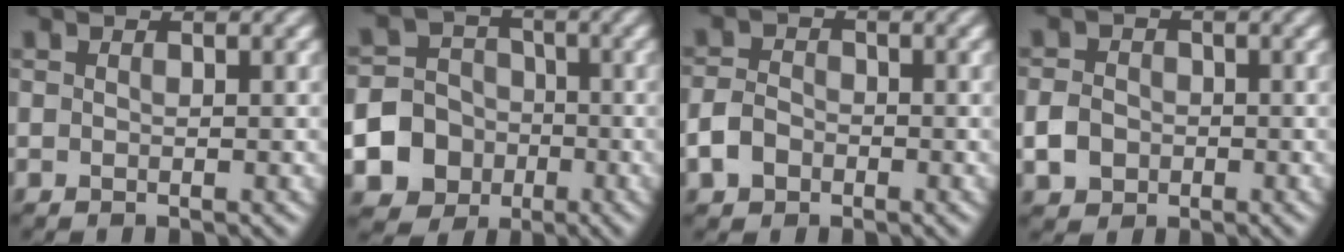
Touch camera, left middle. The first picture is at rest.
{"total": 10.9, "force": [-4.5, 9.7, 1.9], "torque": [-0.052, -0.022, -0.093]}
{"total": 2.8, "force": [-1.6, 1.9, 1.1], "torque": [-0.026, 0.003, -0.037]}
{"total": 2.7, "force": [-1.1, 2.3, 1.1], "torque": [-0.022, 0.002, -0.025]}